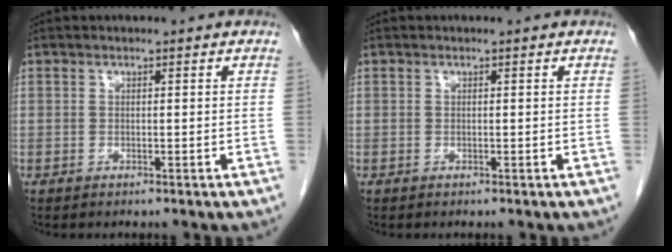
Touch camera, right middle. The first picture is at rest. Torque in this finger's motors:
{"motor_torque": [-0.34, 0.06, 0.04, 0.00]}